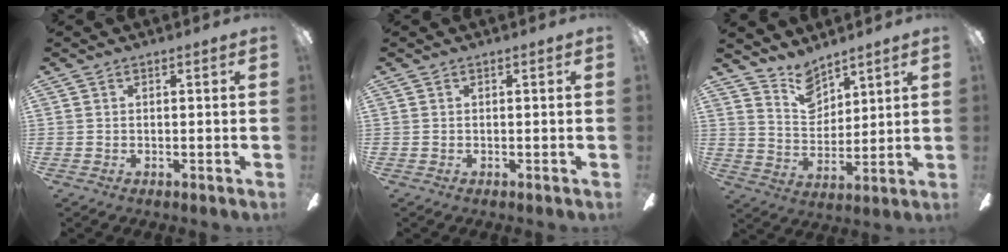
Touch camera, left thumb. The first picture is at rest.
{"total": 0.0}
{"total": 8.8, "force": [7.3, 4.5, 2.2], "torque": [-0.041, -0.045, 0.138]}